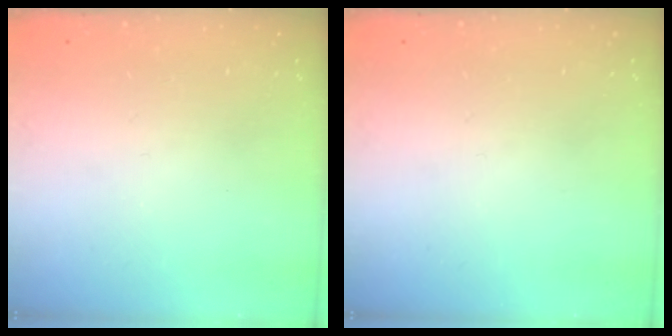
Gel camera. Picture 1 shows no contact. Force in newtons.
{"total": 0.0}